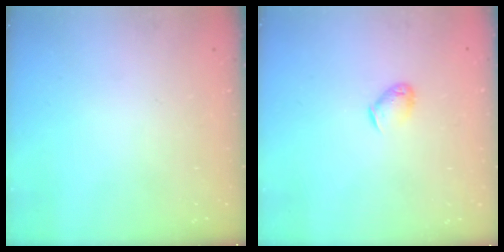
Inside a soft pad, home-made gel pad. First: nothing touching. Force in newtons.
{"total": 3.6, "press": 3.6, "slide": 0.6}